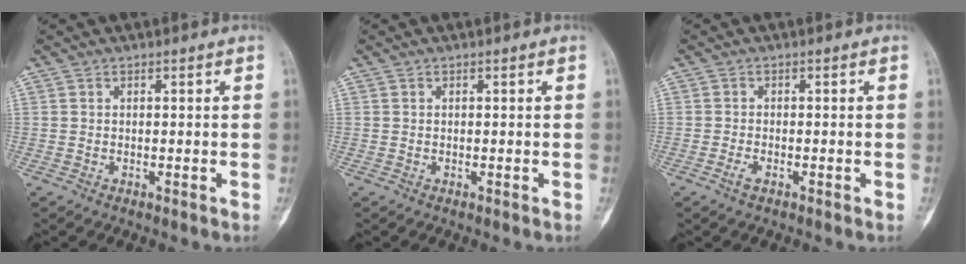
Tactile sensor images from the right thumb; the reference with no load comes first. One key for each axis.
{"total": 0.0}
{"total": 1.5, "fx": -0.9, "fy": 0.5, "fz": 1.1, "tx": -0.027, "ty": 0.001, "tz": -0.020}